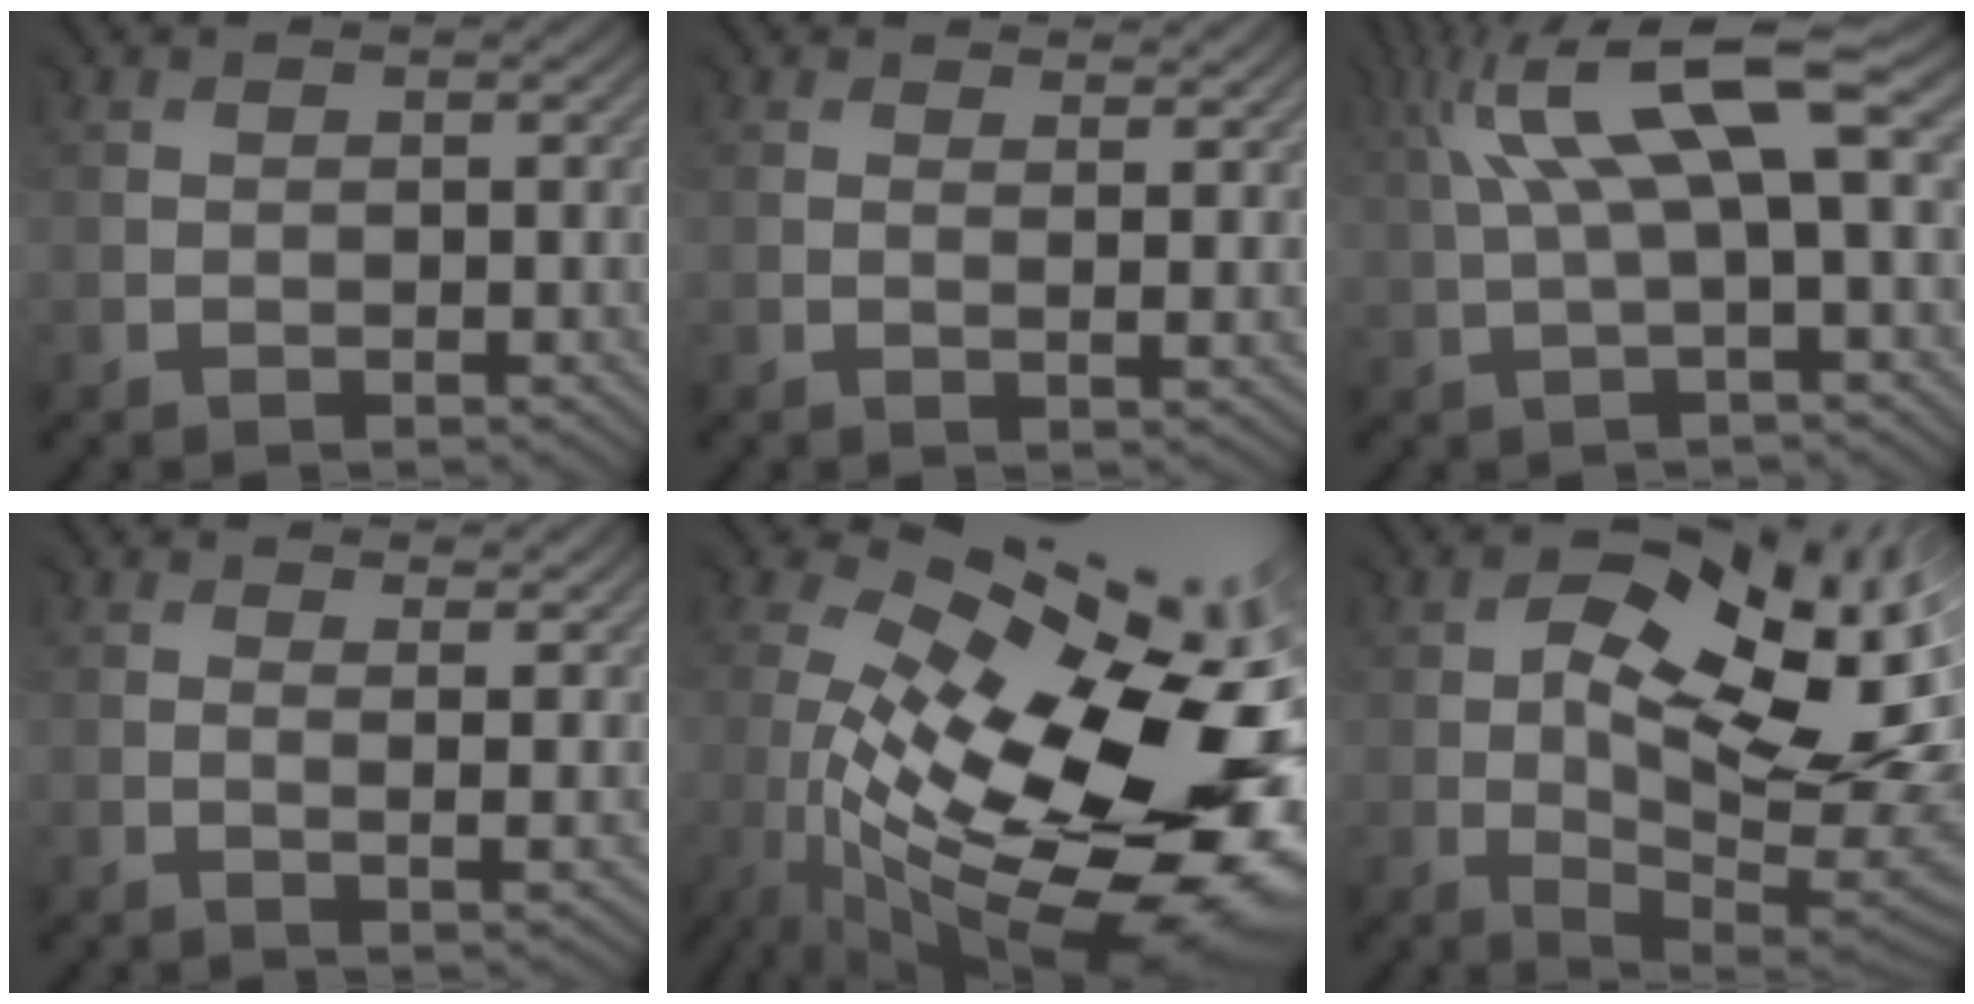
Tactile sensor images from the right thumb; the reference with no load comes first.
{"total": 4.2, "force": [2.8, 1.1, 2.9], "torque": [-0.039, 0.005, 0.036]}
{"total": 9.1, "force": [1.9, 1.7, 8.7], "torque": [-0.156, 0.025, 0.042]}
{"total": 5.4, "force": [3.4, 1.5, 3.8], "torque": [-0.052, 0.008, 0.043]}
{"total": 16.8, "force": [-2.7, 6.8, 15.2], "torque": [-0.235, -0.038, -0.027]}
{"total": 15.0, "force": [0.2, 6.8, 13.4], "torque": [-0.201, 0.000, 0.010]}